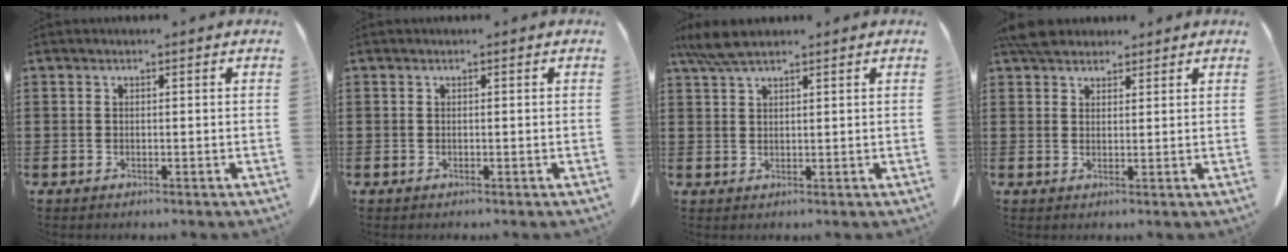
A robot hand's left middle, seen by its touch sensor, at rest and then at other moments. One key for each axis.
{"total": 0.0}
{"total": 4.7, "fx": 3.5, "fy": 0.9, "fz": 3.0, "tx": -0.067, "ty": -0.002, "tz": 0.067}
{"total": 4.0, "fx": 3.5, "fy": 1.3, "fz": 1.2, "tx": -0.027, "ty": -0.004, "tz": 0.068}